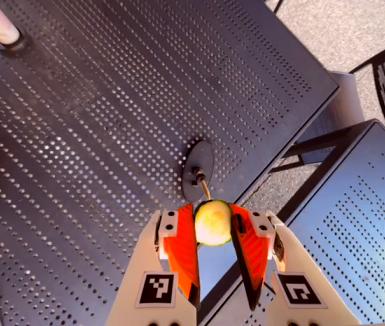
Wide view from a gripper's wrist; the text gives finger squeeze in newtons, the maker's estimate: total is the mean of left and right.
{"total": 5.9, "left": 5.3, "right": 6.4}